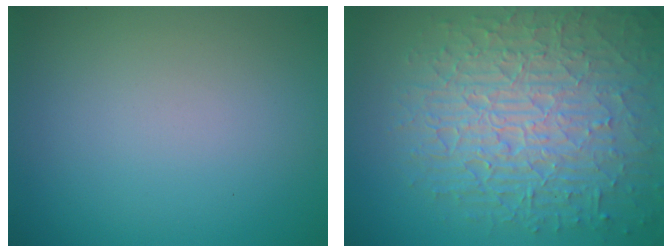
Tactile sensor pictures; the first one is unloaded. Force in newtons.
{"total": 10.1, "press": 6.6, "slide": 7.6}